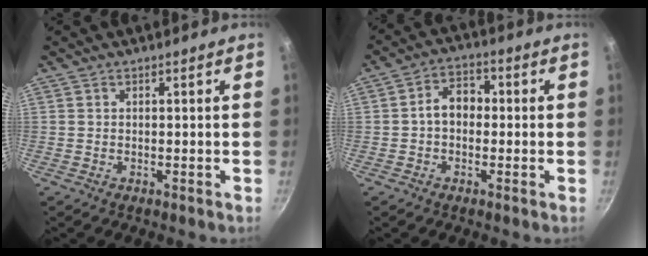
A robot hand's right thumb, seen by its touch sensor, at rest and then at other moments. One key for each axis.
{"total": 5.9, "fx": -0.3, "fy": 4.4, "fz": 4.0, "tx": -0.036, "ty": 0.022, "tz": -0.016}